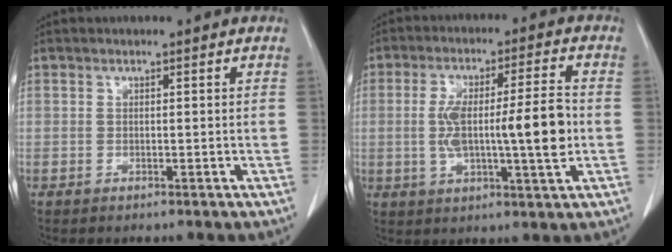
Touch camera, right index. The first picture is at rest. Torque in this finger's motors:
{"motor_torque": [1.72, -0.31, 0.87, 0.20]}